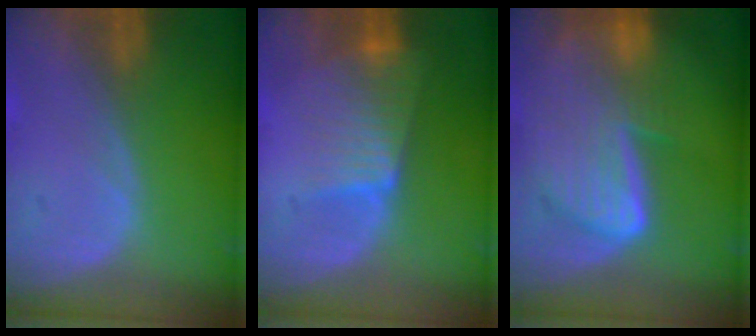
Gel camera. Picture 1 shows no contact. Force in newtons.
{"total": 6.9, "press": 6.2, "slide": 2.9}
{"total": 9.1, "press": 8.0, "slide": 4.4}